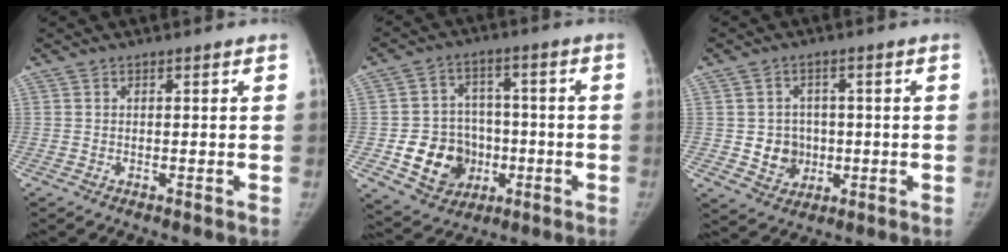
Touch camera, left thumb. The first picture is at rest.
{"total": 13.0, "force": [-3.5, 10.9, 6.3], "torque": [-0.057, 0.022, -0.046]}
{"total": 6.5, "force": [-0.5, 6.0, 2.4], "torque": [-0.007, 0.008, 0.000]}